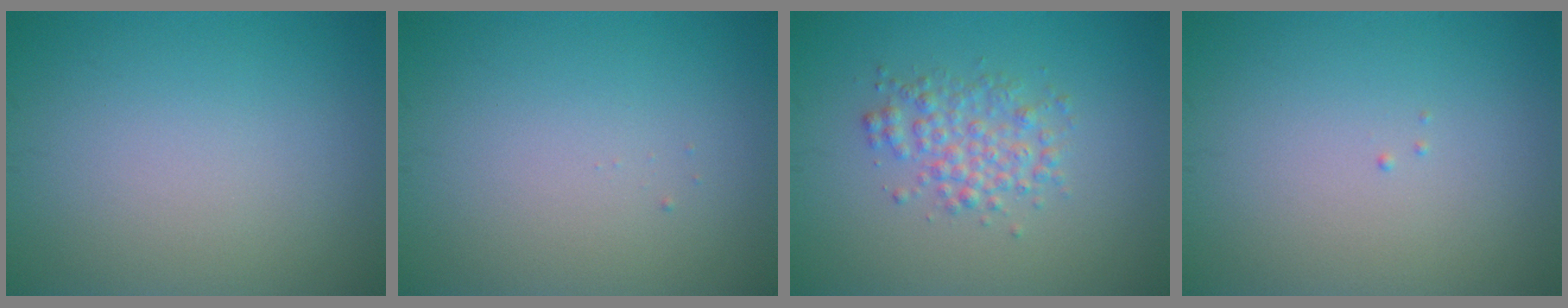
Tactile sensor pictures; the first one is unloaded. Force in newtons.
{"total": 0.0}
{"total": 2.7, "press": 2.7, "slide": 0.0}
{"total": 0.0}